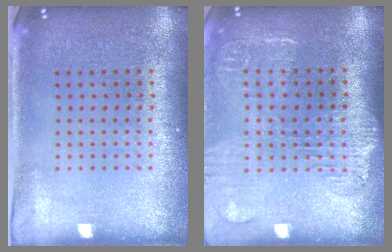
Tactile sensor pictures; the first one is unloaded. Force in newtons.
{"total": 1.8, "press": 1.5, "slide": 0.9}